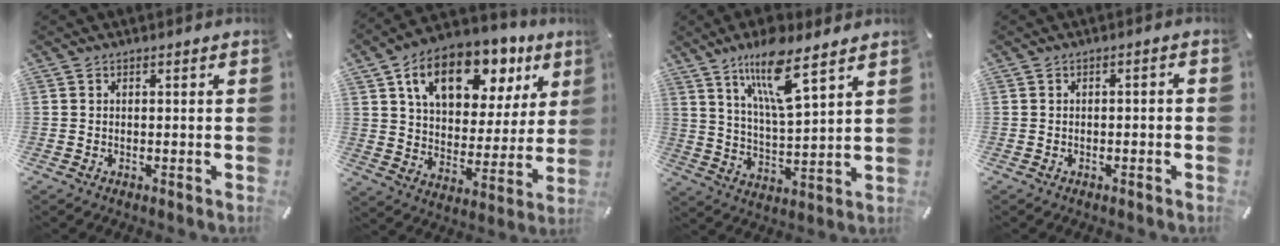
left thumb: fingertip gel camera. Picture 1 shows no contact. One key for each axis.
{"total": 18.2, "fx": 10.5, "fy": 10.7, "fz": 10.3, "tx": -0.172, "ty": -0.048, "tz": 0.181}
{"total": 13.3, "fx": 9.1, "fy": 3.1, "fz": 9.2, "tx": -0.176, "ty": -0.034, "tz": 0.157}
{"total": 1.6, "fx": -0.9, "fy": 0.5, "fz": 1.2, "tx": -0.021, "ty": 0.003, "tz": -0.016}